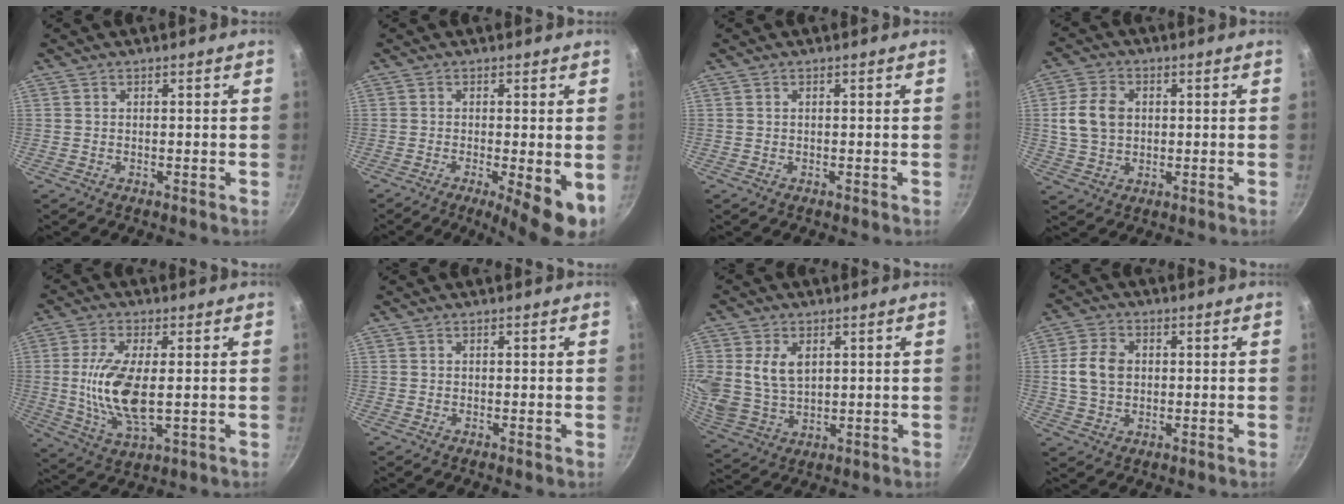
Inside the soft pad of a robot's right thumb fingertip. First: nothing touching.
{"total": 8.5, "force": [-2.2, 2.1, 7.9], "torque": [-0.105, -0.006, -0.025]}
{"total": 0.0}
{"total": 8.4, "force": [1.1, 6.3, 5.4], "torque": [-0.092, 0.008, 0.019]}
{"total": 12.4, "force": [0.3, 5.2, 11.3], "torque": [-0.226, -0.010, 0.007]}
{"total": 0.0}
{"total": 10.6, "force": [2.7, 7.4, 7.0], "torque": [-0.129, -0.019, 0.061]}
{"total": 7.4, "force": [0.6, 5.6, 4.9], "torque": [-0.082, 0.009, 0.007]}